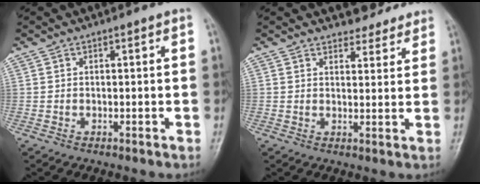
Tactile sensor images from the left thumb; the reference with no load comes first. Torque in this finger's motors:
{"motor_torque": [-0.05, -0.08, -0.23, -0.35, 0.01]}